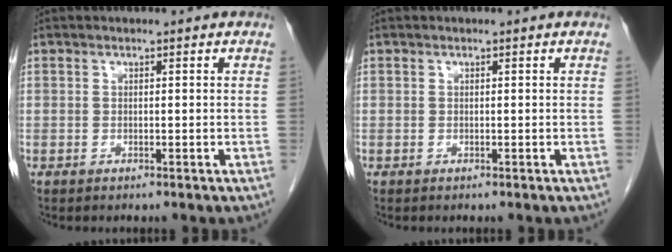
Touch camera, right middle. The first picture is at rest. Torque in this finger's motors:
{"motor_torque": [-0.14, 0.02, -0.03, 0.00]}